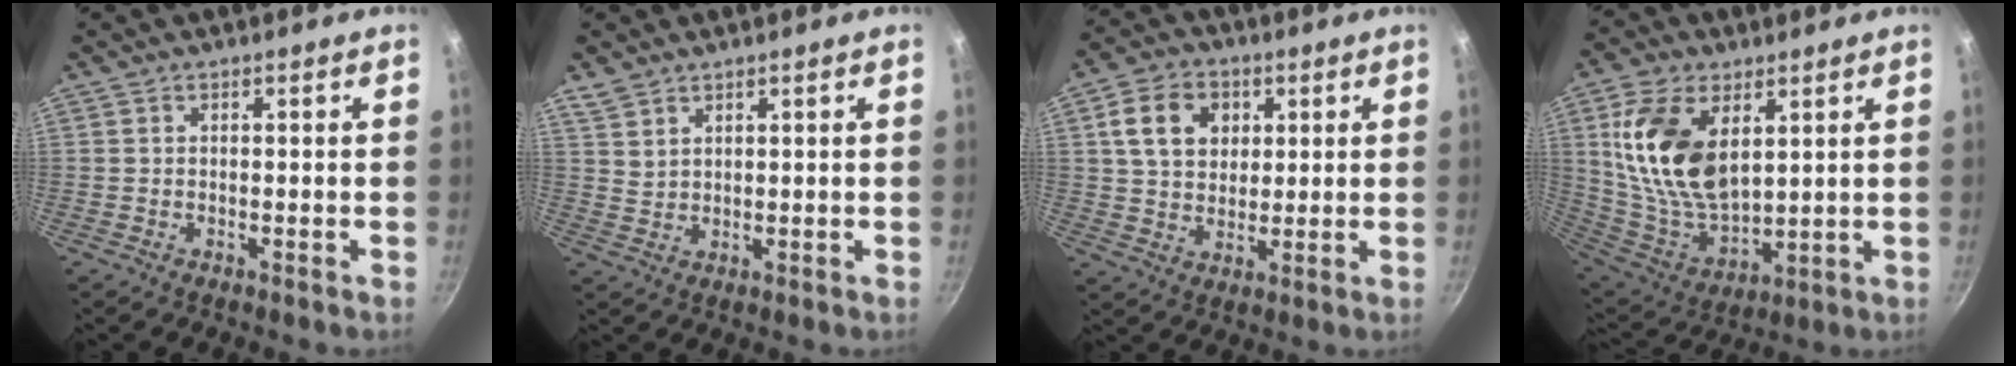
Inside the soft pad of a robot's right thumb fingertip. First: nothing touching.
{"total": 4.6, "force": [3.9, 1.8, 1.5], "torque": [-0.024, -0.021, 0.087]}
{"total": 10.4, "force": [3.1, 8.0, 5.9], "torque": [-0.083, 0.002, 0.049]}
{"total": 18.6, "force": [5.5, 10.7, 14.1], "torque": [-0.256, -0.032, 0.121]}